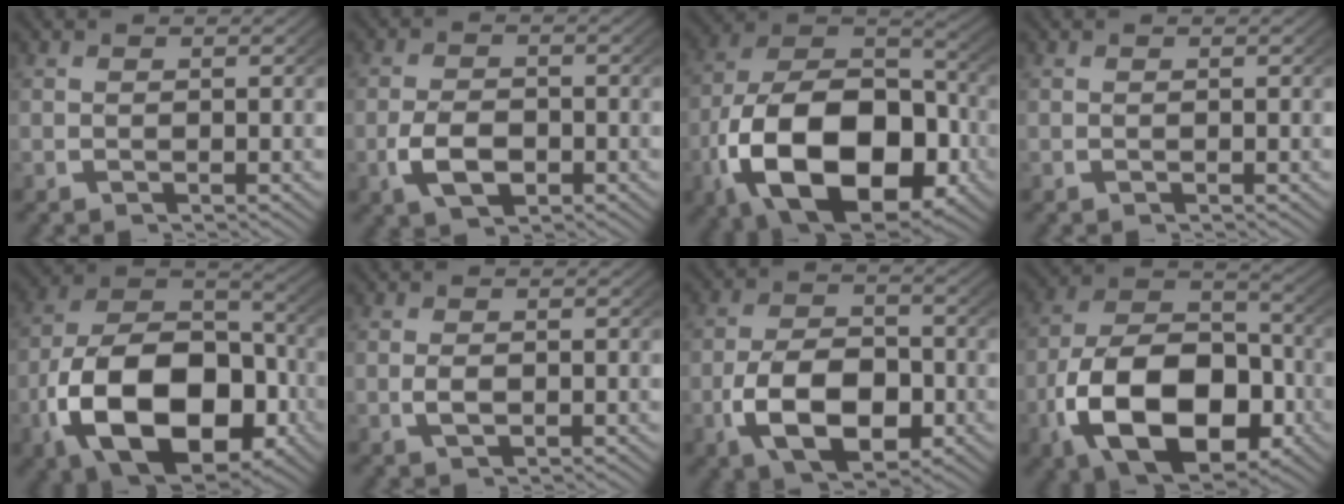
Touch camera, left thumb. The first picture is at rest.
{"total": 4.5, "force": [-1.2, 2.9, 3.2], "torque": [-0.069, -0.016, -0.013]}
{"total": 19.9, "force": [-4.0, 12.8, 14.7], "torque": [-0.316, -0.080, -0.032]}
{"total": 0.0}
{"total": 18.1, "force": [-3.7, 11.7, 13.2], "torque": [-0.285, -0.067, -0.031]}
{"total": 1.4, "force": [-0.1, 0.8, 1.1], "torque": [-0.029, -0.008, 0.004]}
{"total": 10.0, "force": [-2.1, 6.6, 7.3], "torque": [-0.153, -0.045, -0.015]}
{"total": 16.3, "force": [-3.4, 10.7, 11.9], "torque": [-0.260, -0.062, -0.029]}